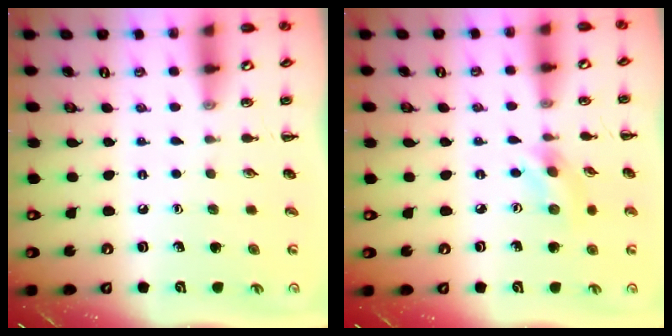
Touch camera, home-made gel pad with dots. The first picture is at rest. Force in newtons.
{"total": 2.6, "press": 2.6, "slide": 0.6}